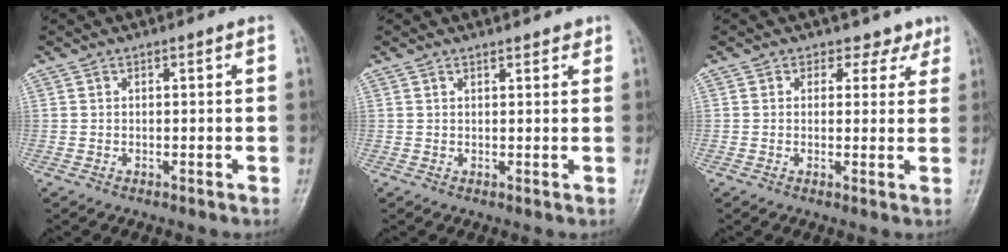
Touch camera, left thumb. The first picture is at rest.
{"total": 1.9, "force": [1.7, 0.7, 0.6], "torque": [0.002, -0.007, 0.020]}
{"total": 3.4, "force": [2.5, 2.3, -0.2], "torque": [0.028, -0.016, 0.018]}